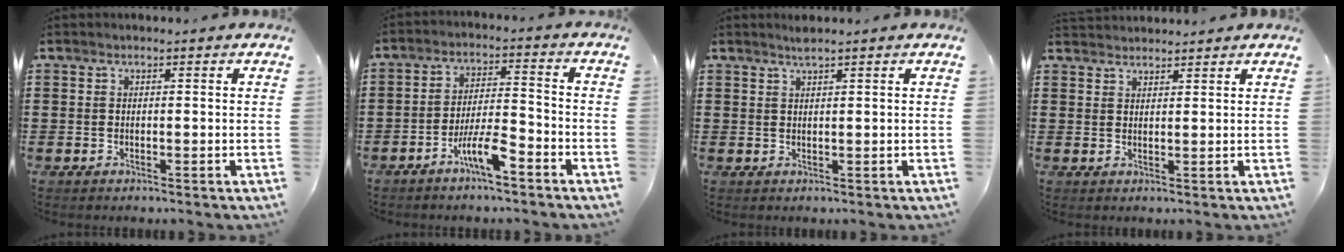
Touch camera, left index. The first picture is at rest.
{"total": 6.8, "force": [-4.4, 1.3, 5.0], "torque": [-0.109, 0.002, -0.085]}
{"total": 1.6, "force": [1.3, 0.0, 0.9], "torque": [-0.019, -0.001, 0.024]}
{"total": 2.0, "force": [2.0, 0.2, -0.1], "torque": [-0.003, -0.001, 0.039]}